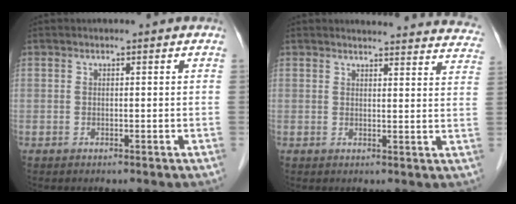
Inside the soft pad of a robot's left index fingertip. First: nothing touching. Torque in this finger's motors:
{"motor_torque": [0.97, -1.17, 0.12, -0.02]}